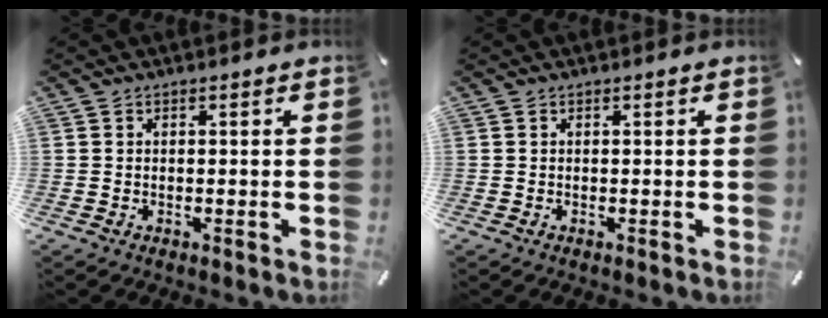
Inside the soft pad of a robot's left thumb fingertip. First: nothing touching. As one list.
[{"total": 0.0}]